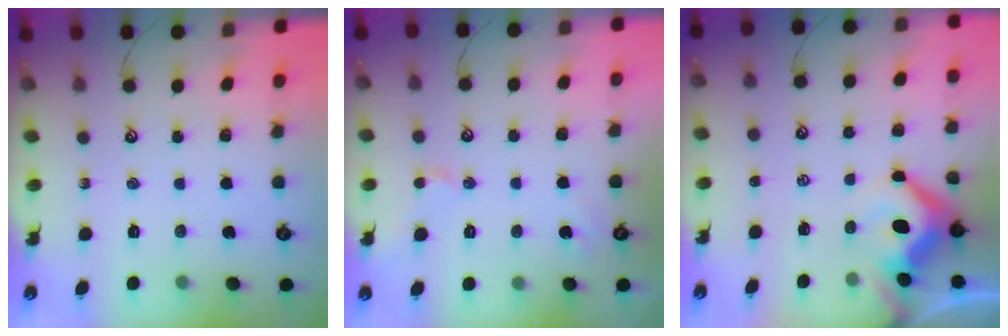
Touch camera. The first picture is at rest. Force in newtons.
{"total": 2.1, "press": 2.0, "slide": 0.6}
{"total": 5.7, "press": 5.6, "slide": 0.9}